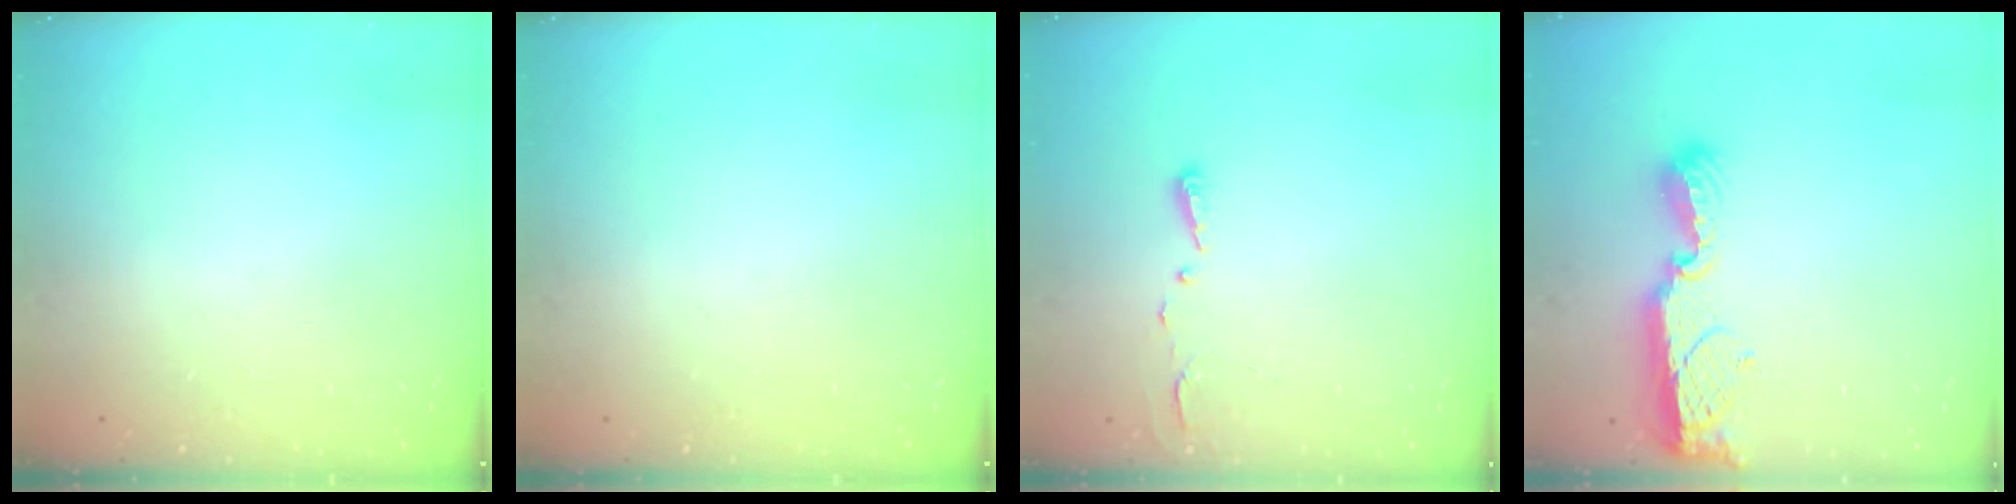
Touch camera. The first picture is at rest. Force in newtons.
{"total": 0.0}
{"total": 2.7, "press": 2.7, "slide": 0.4}
{"total": 10.8, "press": 10.5, "slide": 2.5}